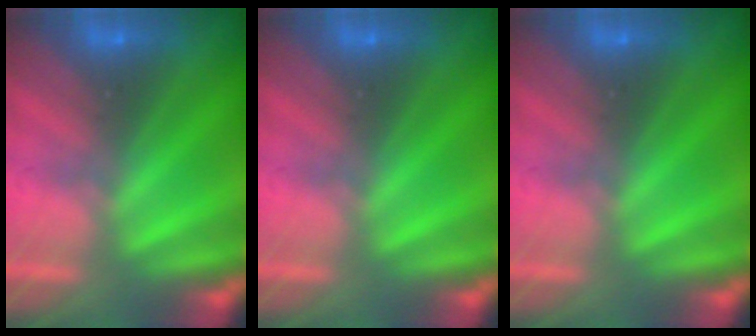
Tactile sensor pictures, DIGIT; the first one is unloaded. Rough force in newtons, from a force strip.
{"total": 0.0}
{"total": 0.0}